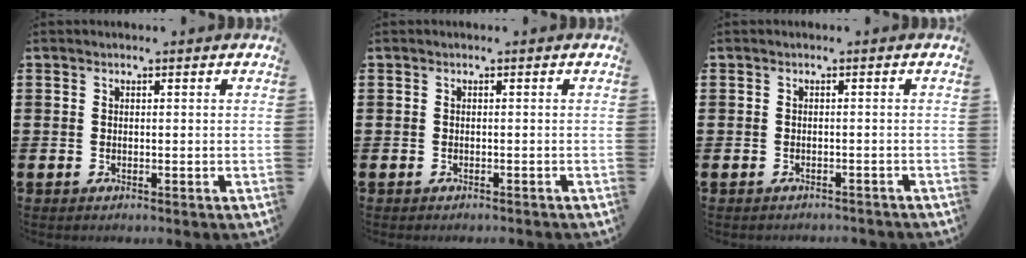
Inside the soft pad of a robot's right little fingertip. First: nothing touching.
{"total": 0.0}
{"total": 0.7, "force": [-0.7, 0.0, 0.0], "torque": [0.000, -0.001, -0.014]}